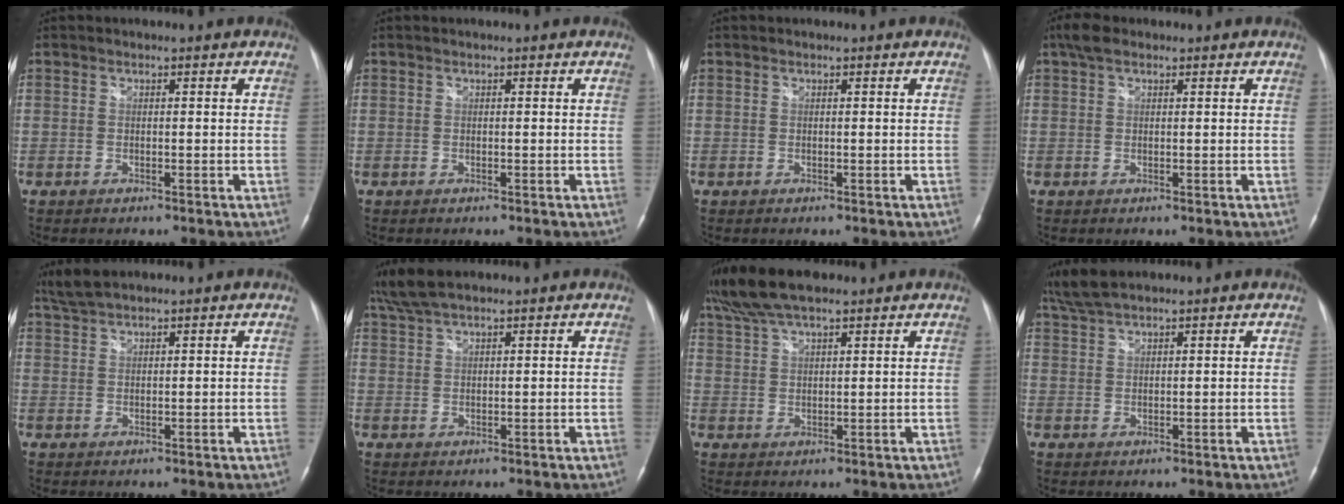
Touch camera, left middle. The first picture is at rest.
{"total": 0.0}
{"total": 0.0}
{"total": 2.9, "force": [1.9, 1.3, 1.7], "torque": [-0.041, 0.023, 0.037]}
{"total": 3.3, "force": [3.0, 0.3, 1.4], "torque": [-0.039, 0.017, 0.064]}
{"total": 5.3, "force": [4.4, 0.8, 2.8], "torque": [-0.066, 0.024, 0.090]}
{"total": 9.5, "force": [7.7, 2.0, 5.2], "torque": [-0.105, 0.036, 0.144]}
{"total": 4.6, "force": [4.0, 0.6, 2.2], "torque": [-0.057, 0.020, 0.084]}